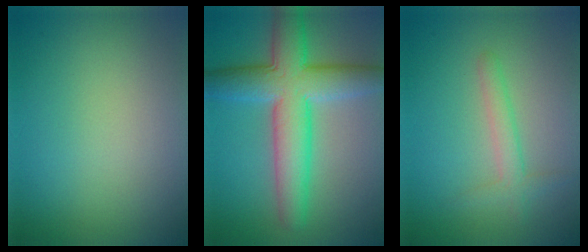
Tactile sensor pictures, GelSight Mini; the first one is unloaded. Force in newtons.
{"total": 8.2, "press": 8.2, "slide": 0.3}
{"total": 2.0, "press": 2.0, "slide": 0.1}